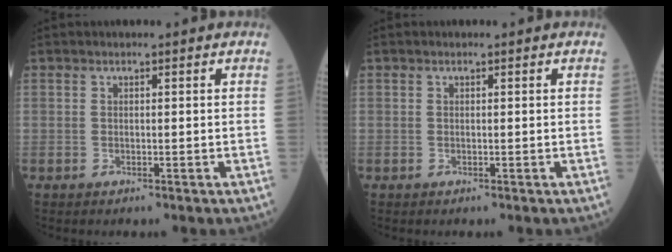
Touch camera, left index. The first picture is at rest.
{"total": 0.0}